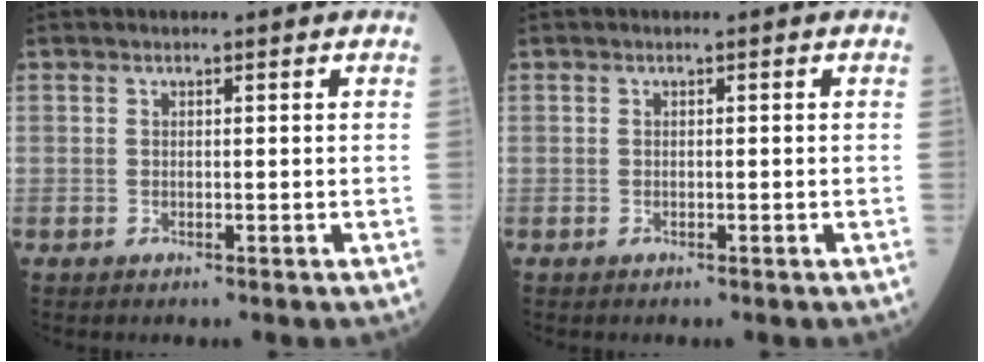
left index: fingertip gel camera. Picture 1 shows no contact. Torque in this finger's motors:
{"motor_torque": [0.02, 0.02, 0.00, 0.00]}